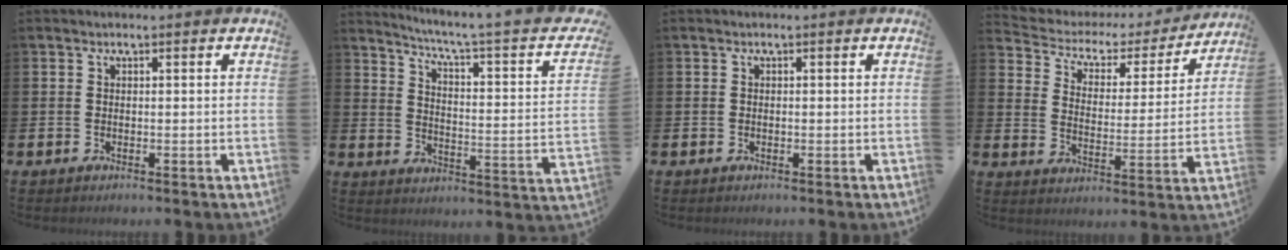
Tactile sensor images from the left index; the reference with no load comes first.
{"total": 5.0, "force": [3.5, -0.4, 3.6], "torque": [-0.072, -0.041, 0.044]}
{"total": 0.0}
{"total": 4.6, "force": [3.7, 2.5, 1.2], "torque": [-0.049, -0.026, 0.053]}